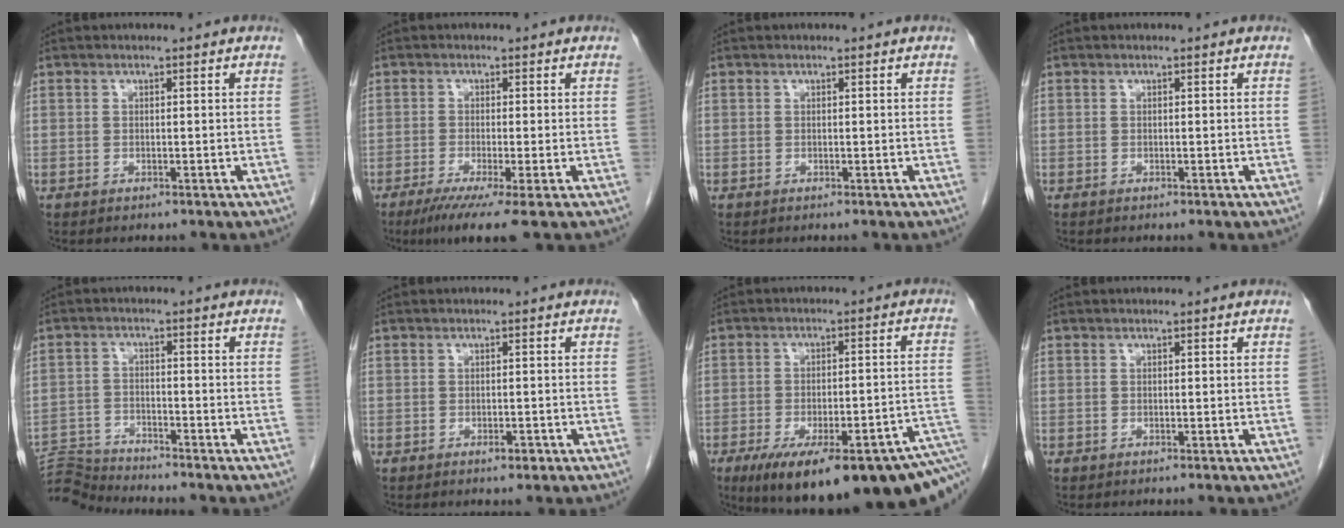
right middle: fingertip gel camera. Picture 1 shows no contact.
{"total": 6.2, "force": [-3.8, -0.2, 4.9], "torque": [-0.077, -0.018, -0.066]}
{"total": 0.0}
{"total": 0.0}
{"total": 7.2, "force": [-7.1, -0.9, -0.6], "torque": [0.006, 0.003, -0.134]}
{"total": 1.3, "force": [-0.7, 0.5, 1.0], "torque": [-0.017, -0.001, -0.008]}
{"total": 23.4, "force": [-14.2, 4.7, 17.9], "torque": [-0.192, 0.000, -0.193]}
{"total": 0.0}